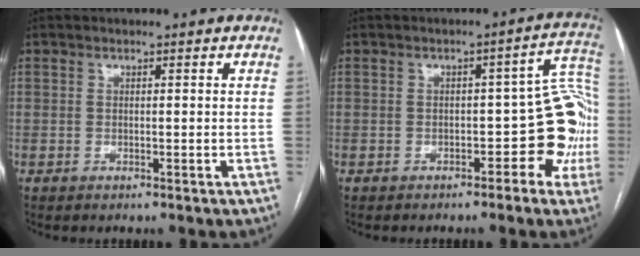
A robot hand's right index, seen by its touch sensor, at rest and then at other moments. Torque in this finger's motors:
{"motor_torque": [1.33, -0.35, 0.51, 0.06]}